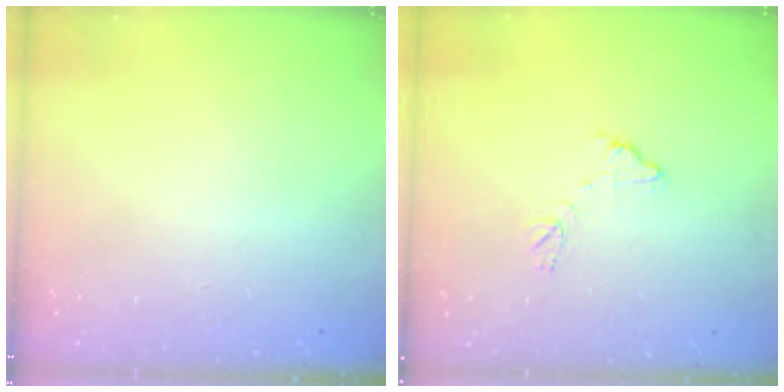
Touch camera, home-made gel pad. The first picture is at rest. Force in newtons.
{"total": 9.2, "press": 9.2, "slide": 0.7}